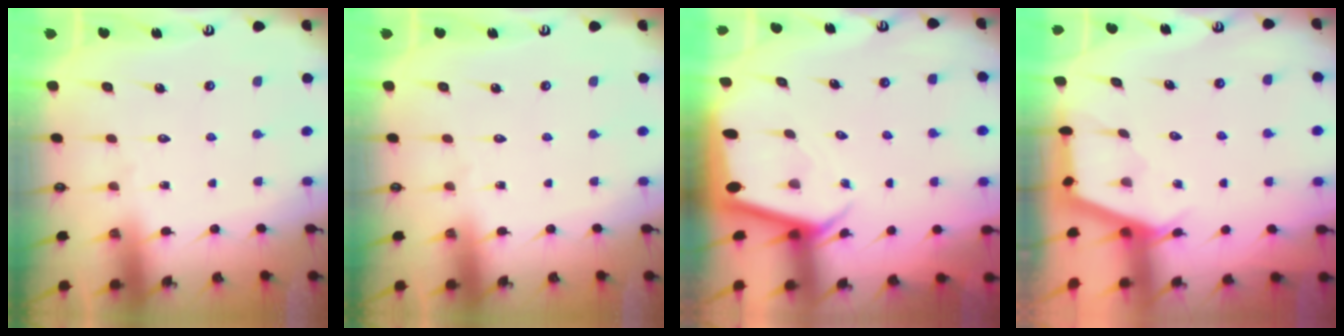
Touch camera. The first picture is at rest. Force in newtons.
{"total": 0.0}
{"total": 2.3, "press": 2.3, "slide": 0.2}
{"total": 2.8, "press": 2.8, "slide": 0.3}